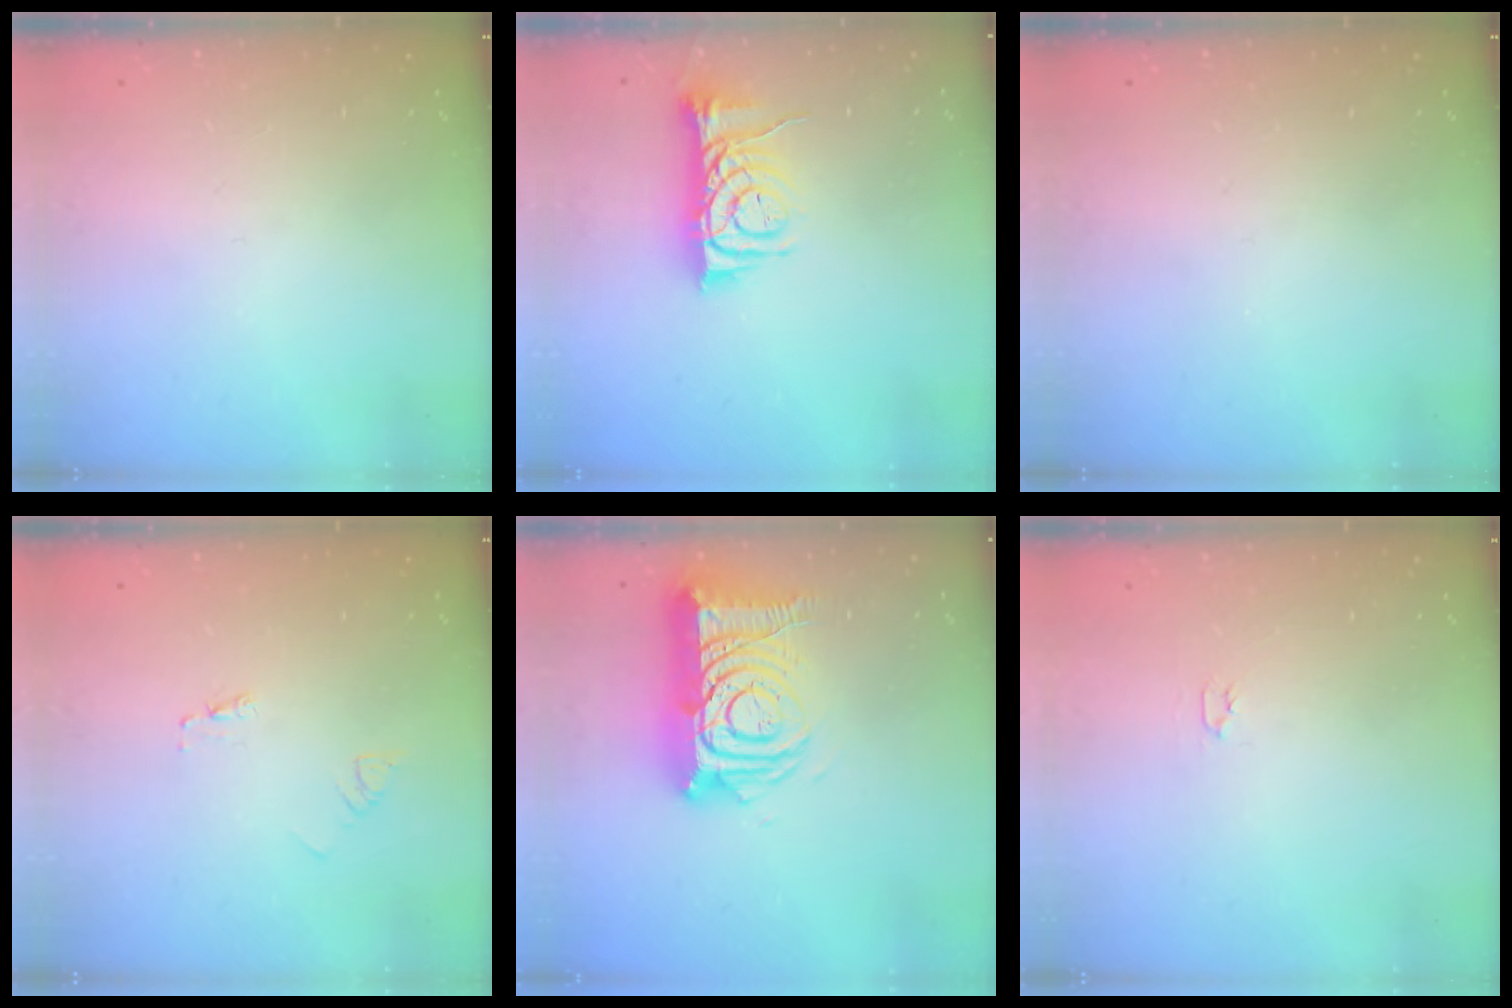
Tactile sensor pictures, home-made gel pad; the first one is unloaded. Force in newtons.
{"total": 8.0, "press": 8.0, "slide": 0.1}
{"total": 0.0}
{"total": 2.1, "press": 2.1, "slide": 0.1}
{"total": 18.4, "press": 18.2, "slide": 2.0}
{"total": 2.0, "press": 2.0, "slide": 0.3}